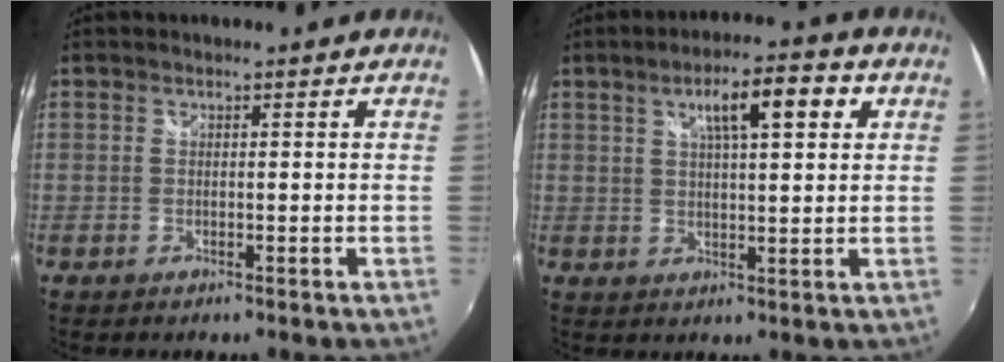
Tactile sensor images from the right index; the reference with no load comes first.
{"total": 9.1, "force": [3.8, 2.4, 8.0], "torque": [-0.128, 0.018, 0.060]}